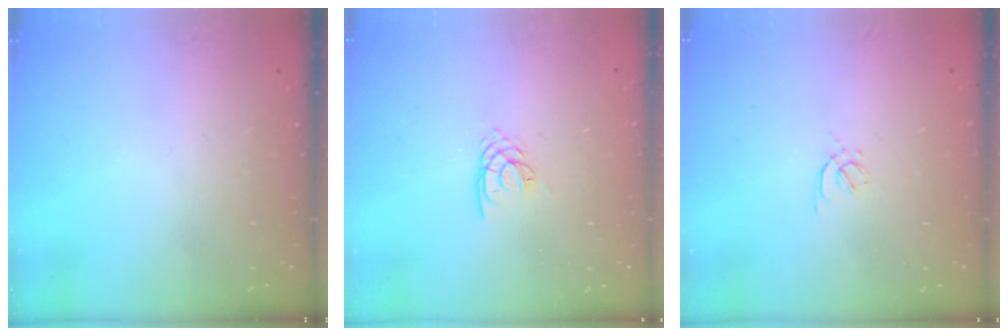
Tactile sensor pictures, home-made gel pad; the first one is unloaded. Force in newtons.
{"total": 2.7, "press": 2.7, "slide": 0.1}
{"total": 1.6, "press": 1.6, "slide": 0.4}